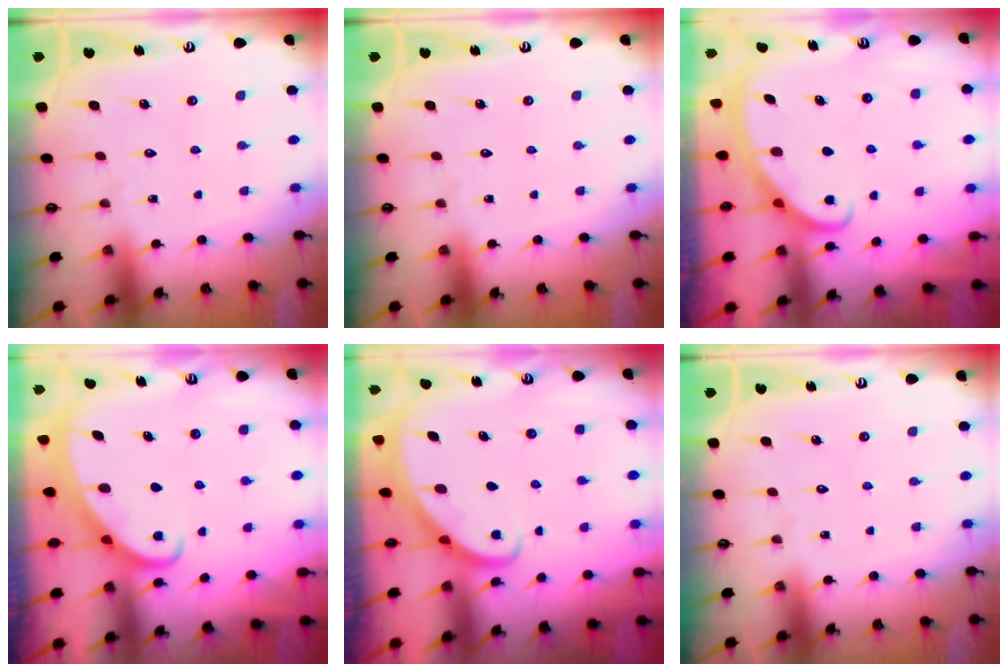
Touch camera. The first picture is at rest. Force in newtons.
{"total": 0.0}
{"total": 2.8, "press": 2.7, "slide": 0.4}
{"total": 2.5, "press": 2.5, "slide": 0.3}
{"total": 2.6, "press": 2.6, "slide": 0.3}
{"total": 0.0}